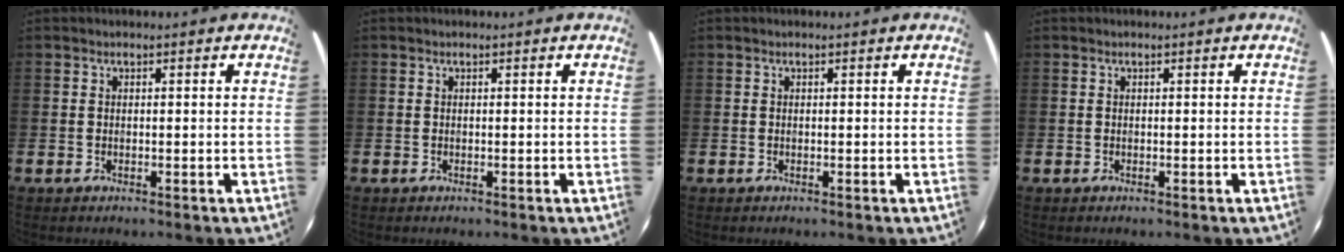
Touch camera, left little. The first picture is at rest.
{"total": 0.0}
{"total": 0.0}
{"total": 0.0}